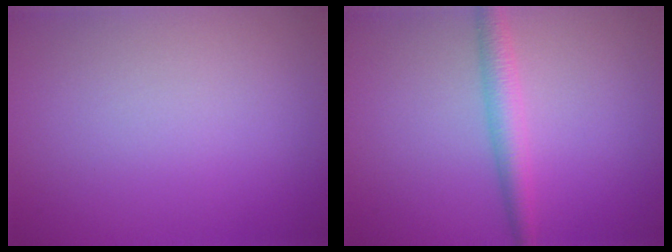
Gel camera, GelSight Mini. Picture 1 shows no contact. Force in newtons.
{"total": 2.7, "press": 2.7, "slide": 0.1}